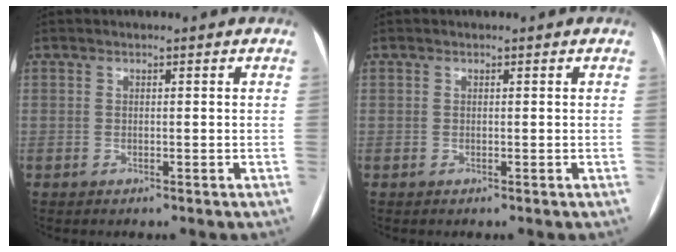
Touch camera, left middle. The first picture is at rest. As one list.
[{"total": 0.0}]